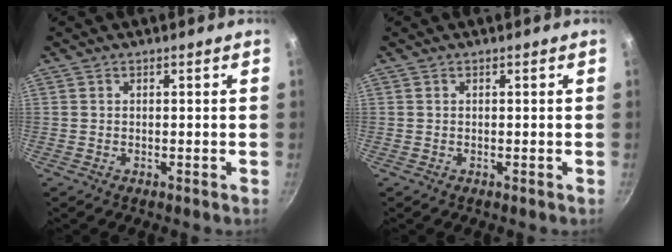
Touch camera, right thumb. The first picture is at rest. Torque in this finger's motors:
{"motor_torque": [0.00, 0.00, 0.00, 0.00, 0.00]}